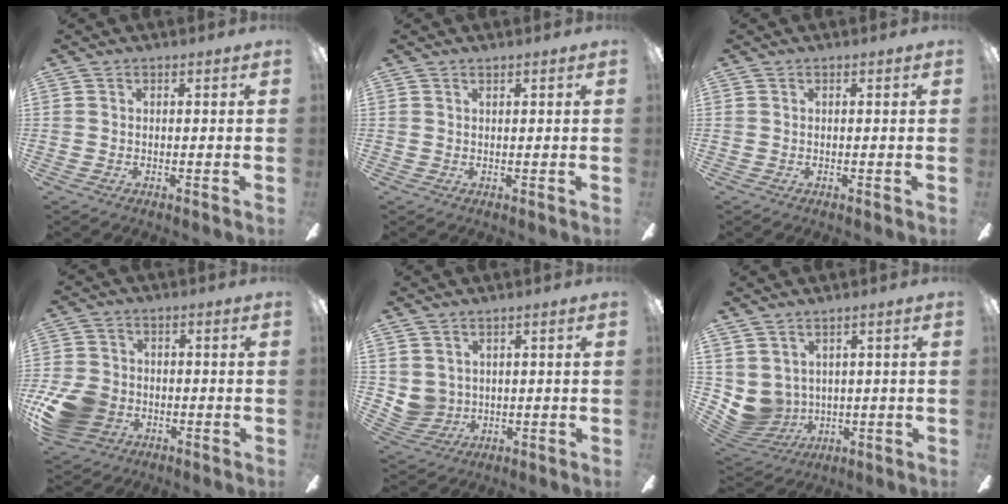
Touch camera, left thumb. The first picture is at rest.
{"total": 0.6, "force": [0.5, 0.1, 0.2], "torque": [-0.006, 0.001, 0.009]}
{"total": 0.0}
{"total": 11.5, "force": [-4.0, 8.8, 6.3], "torque": [-0.137, 0.030, -0.071]}
{"total": 4.5, "force": [2.3, 3.8, 0.6], "torque": [-0.027, -0.005, 0.049]}
{"total": 5.7, "force": [2.1, 5.2, 0.8], "torque": [-0.059, -0.027, 0.046]}